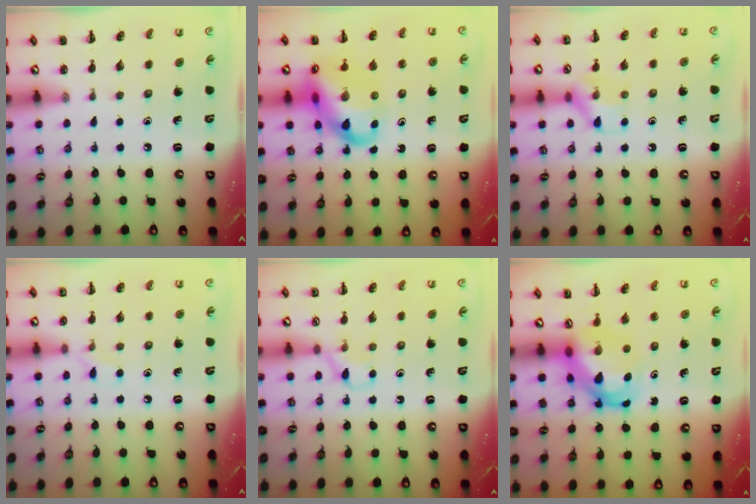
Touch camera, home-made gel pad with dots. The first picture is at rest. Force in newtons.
{"total": 18.6, "press": 18.1, "slide": 4.0}
{"total": 8.7, "press": 8.7, "slide": 0.5}
{"total": 4.6, "press": 4.4, "slide": 1.5}
{"total": 4.9, "press": 4.6, "slide": 1.7}
{"total": 5.6, "press": 5.4, "slide": 1.5}